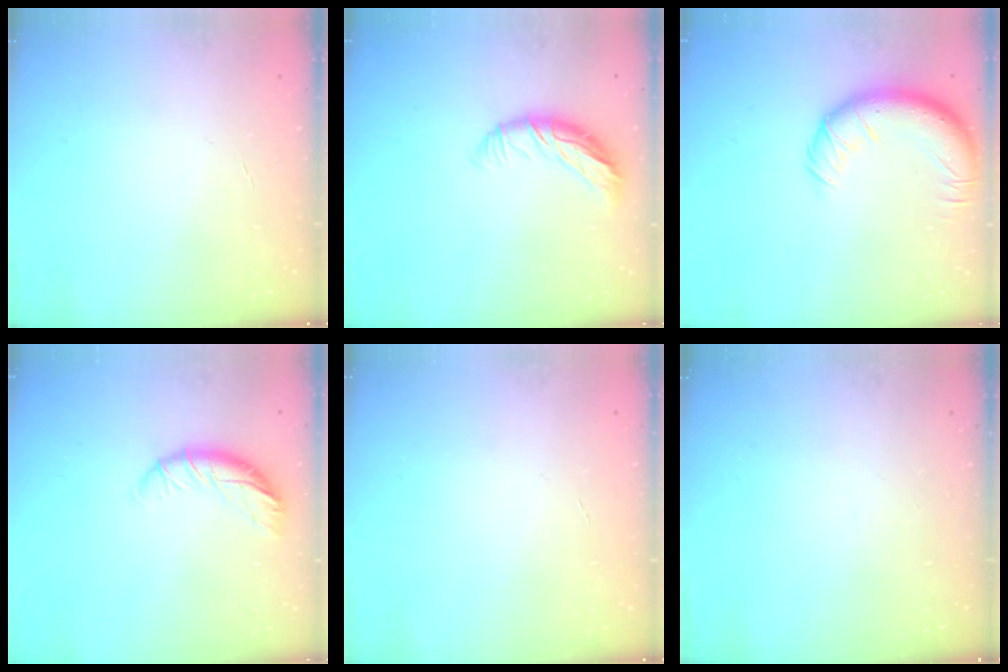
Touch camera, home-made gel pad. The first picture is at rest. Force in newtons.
{"total": 10.0, "press": 10.0, "slide": 1.0}
{"total": 14.7, "press": 14.4, "slide": 3.0}
{"total": 9.7, "press": 9.6, "slide": 1.7}
{"total": 0.0}
{"total": 0.0}